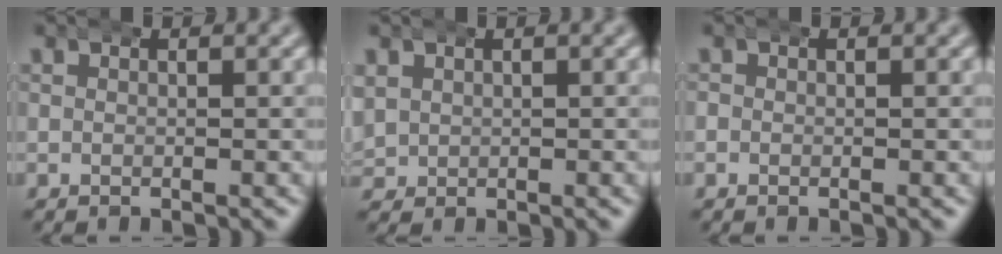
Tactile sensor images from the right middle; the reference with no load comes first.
{"total": 2.9, "force": [0.5, 2.6, 1.0], "torque": [-0.044, -0.009, 0.018]}
{"total": 0.6, "force": [-0.1, 0.6, 0.1], "torque": [0.000, 0.000, -0.003]}